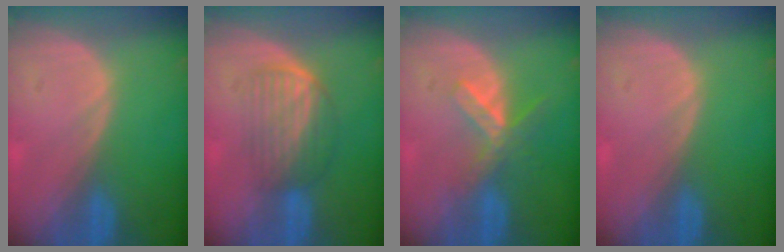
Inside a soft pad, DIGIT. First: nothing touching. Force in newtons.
{"total": 6.0, "press": 5.5, "slide": 2.3}
{"total": 5.5, "press": 5.0, "slide": 2.3}
{"total": 0.0}